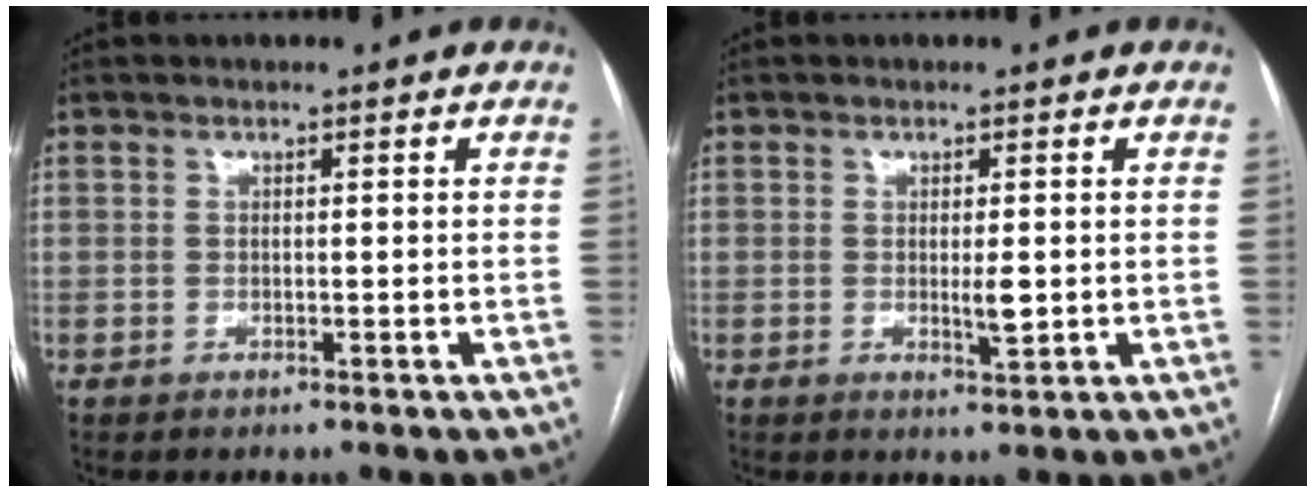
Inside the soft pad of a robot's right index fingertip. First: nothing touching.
{"total": 2.4, "force": [-0.1, 0.5, 2.3], "torque": [-0.040, -0.005, 0.001]}